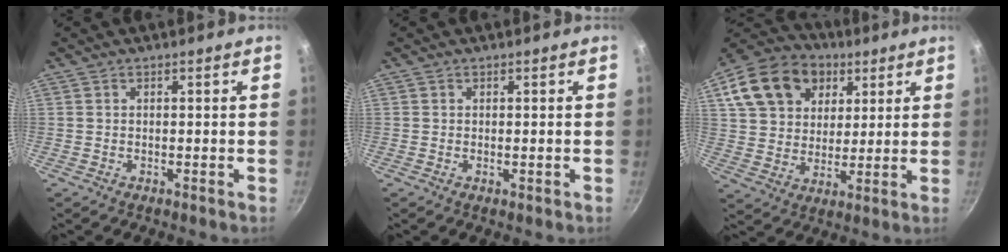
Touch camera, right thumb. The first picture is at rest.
{"total": 0.6, "force": [-0.1, 0.2, 0.5], "torque": [-0.008, 0.000, -0.001]}
{"total": 19.2, "force": [7.9, 14.4, 10.0], "torque": [-0.173, 0.014, 0.137]}